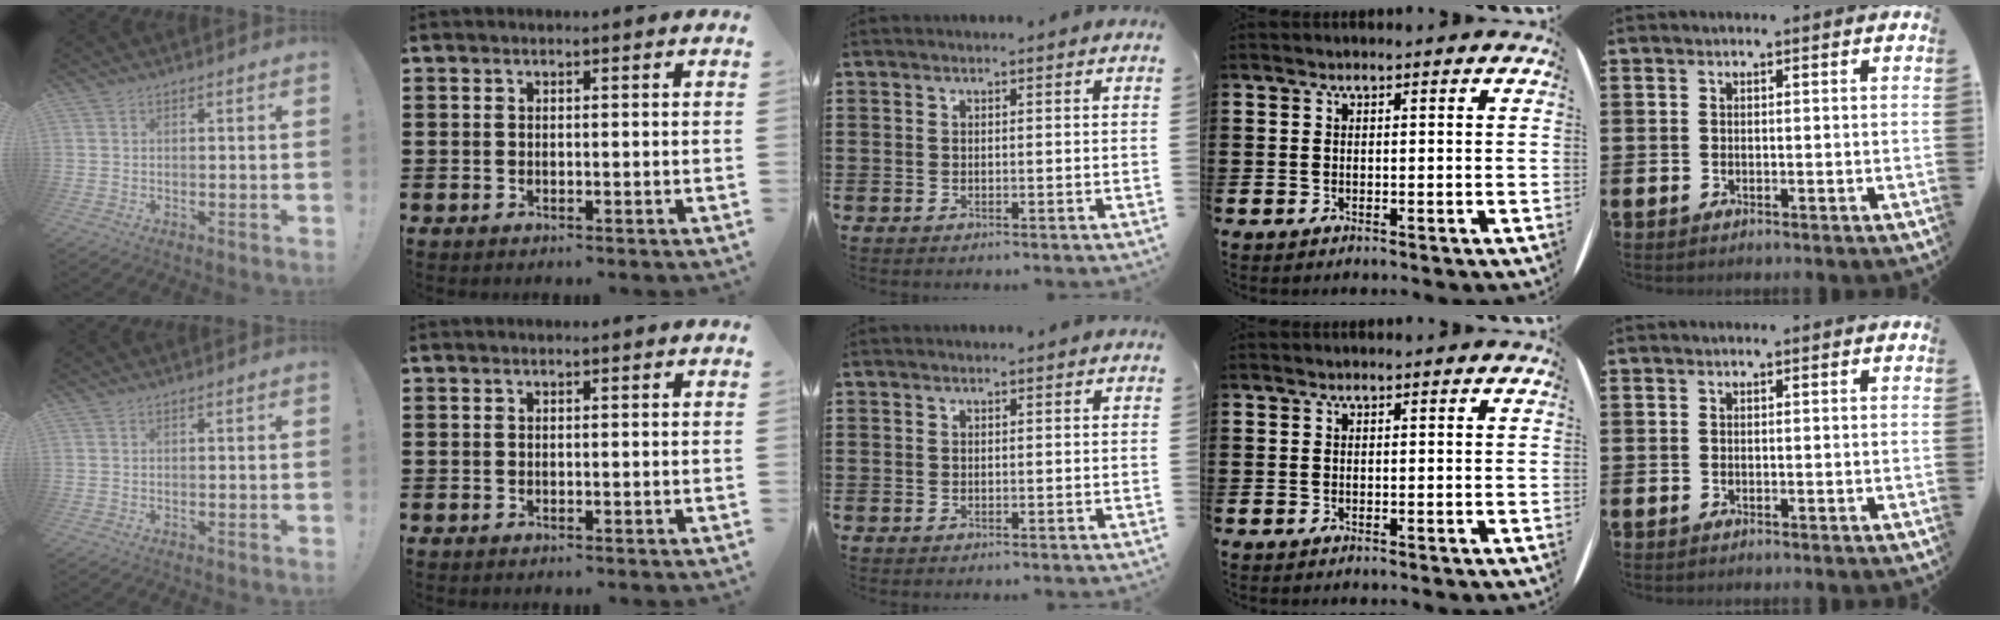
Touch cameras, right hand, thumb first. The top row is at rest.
{}